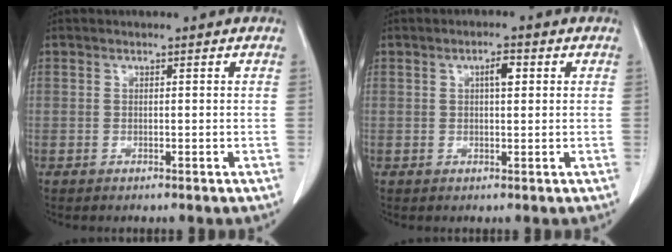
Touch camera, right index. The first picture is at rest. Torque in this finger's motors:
{"motor_torque": [0.30, -0.03, 0.08, 0.05]}